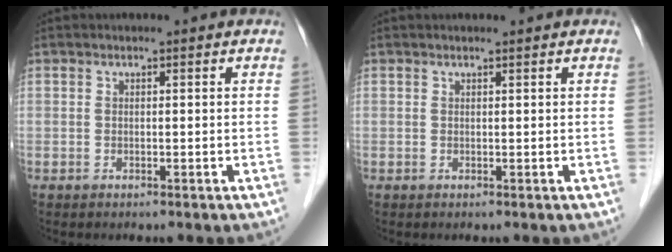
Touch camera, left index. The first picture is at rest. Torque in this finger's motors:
{"motor_torque": [0.07, -0.08, 0.00, 0.01]}